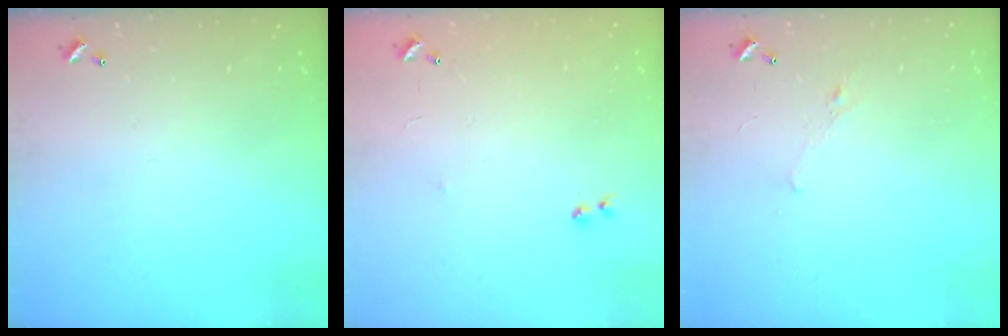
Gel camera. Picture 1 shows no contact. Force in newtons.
{"total": 7.2, "press": 7.2, "slide": 0.5}
{"total": 0.7, "press": 0.2, "slide": 0.6}